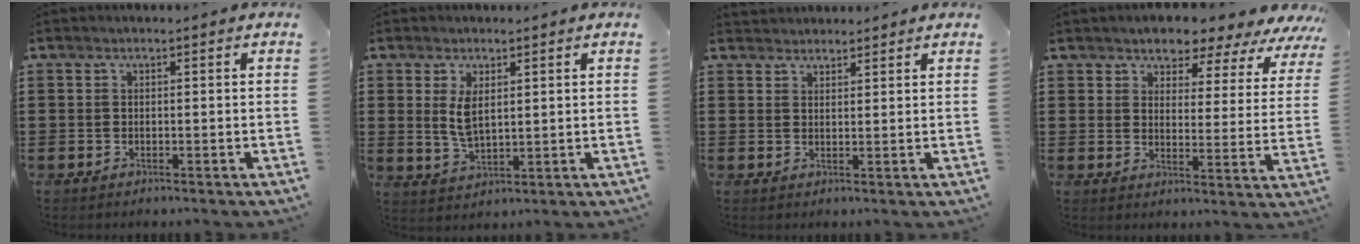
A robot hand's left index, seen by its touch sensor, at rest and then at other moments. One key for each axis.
{"total": 4.5, "fx": 1.4, "fy": 2.3, "fz": 3.6, "tx": -0.085, "ty": 0.003, "tz": 0.022}
{"total": 2.1, "fx": 2.0, "fy": 0.5, "fz": -0.2, "tx": -0.001, "ty": 0.000, "tz": 0.041}
{"total": 4.6, "fx": 4.2, "fy": 1.7, "fz": 0.7, "tx": -0.036, "ty": -0.033, "tz": 0.066}